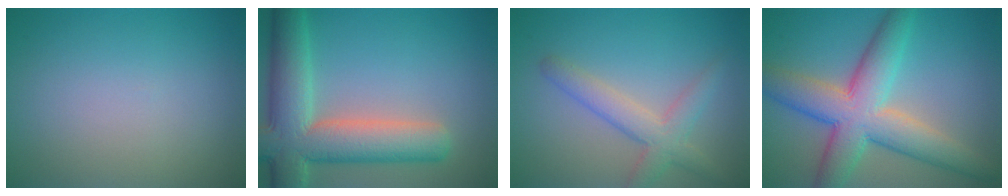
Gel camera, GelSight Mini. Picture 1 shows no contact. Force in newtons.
{"total": 9.7, "press": 9.7, "slide": 0.9}
{"total": 3.7, "press": 3.6, "slide": 0.2}
{"total": 8.8, "press": 8.8, "slide": 0.2}